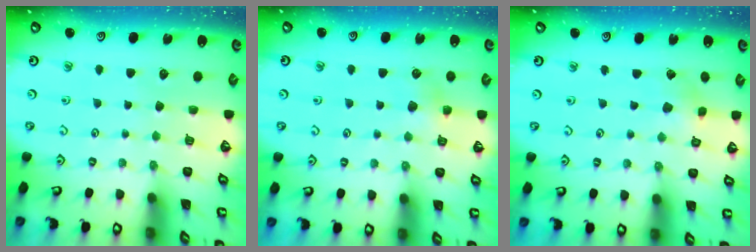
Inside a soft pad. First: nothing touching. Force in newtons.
{"total": 6.9, "press": 6.8, "slide": 0.8}
{"total": 2.8, "press": 2.8, "slide": 0.3}